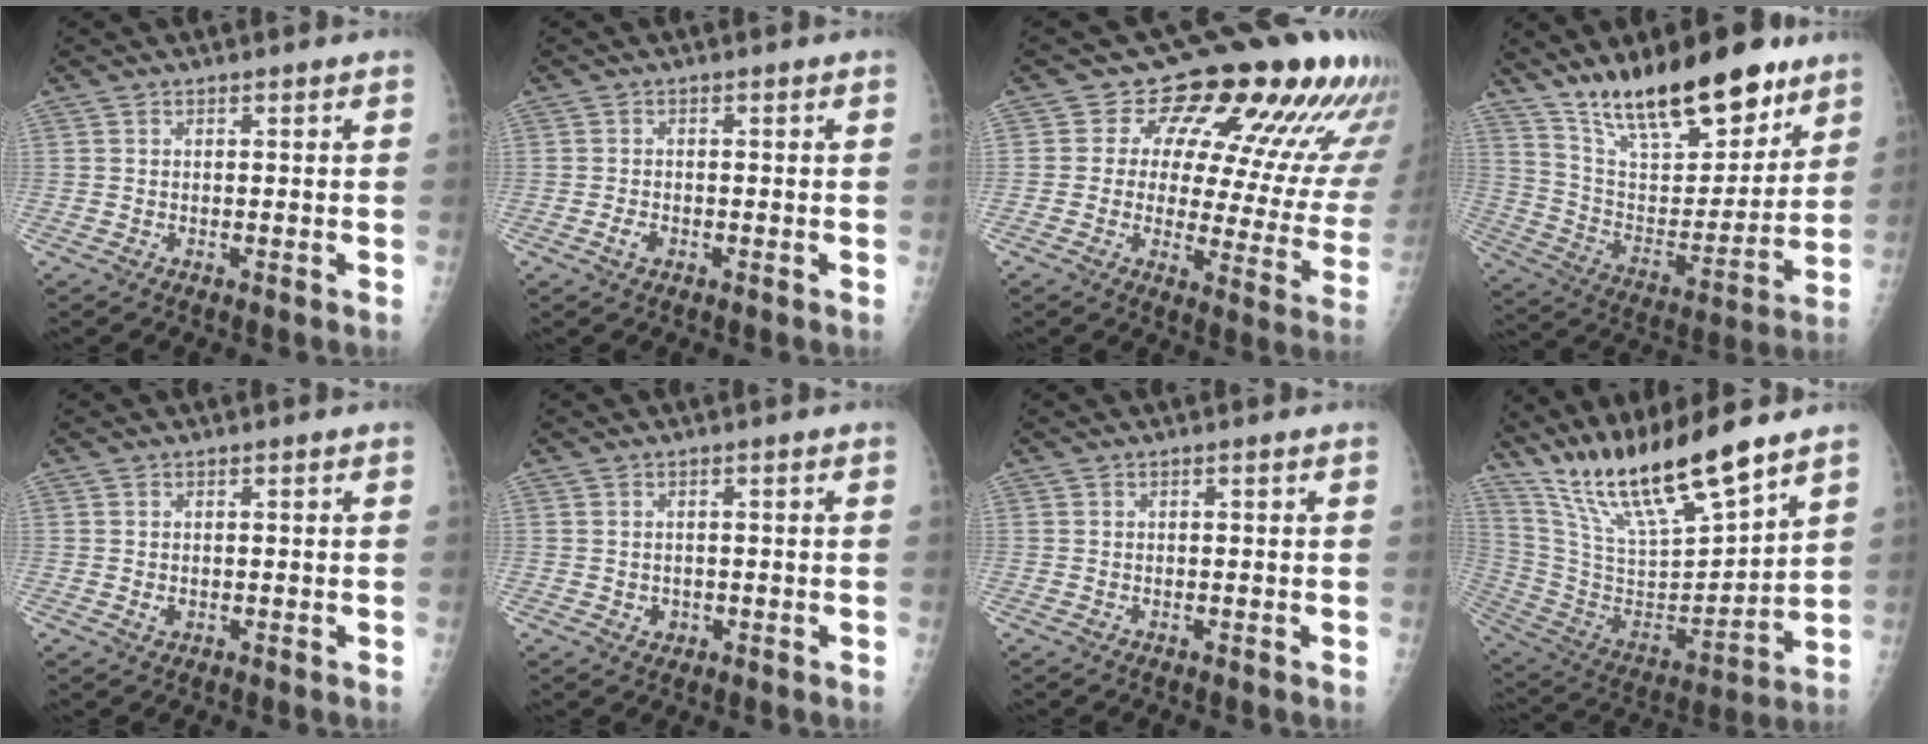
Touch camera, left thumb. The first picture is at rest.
{"total": 1.7, "force": [-0.7, 1.1, 1.0], "torque": [-0.019, 0.001, -0.013]}
{"total": 20.4, "force": [11.4, 9.0, 14.3], "torque": [-0.140, -0.052, 0.130]}
{"total": 22.4, "force": [16.2, 8.2, 13.1], "torque": [-0.163, -0.084, 0.278]}
{"total": 1.1, "force": [0.0, 0.9, 0.6], "torque": [-0.008, -0.001, 0.003]}
{"total": 1.5, "force": [-0.2, 1.4, 0.5], "torque": [-0.003, 0.001, 0.003]}
{"total": 0.0}
{"total": 20.8, "force": [16.6, 3.1, 12.1], "torque": [-0.195, -0.079, 0.320]}